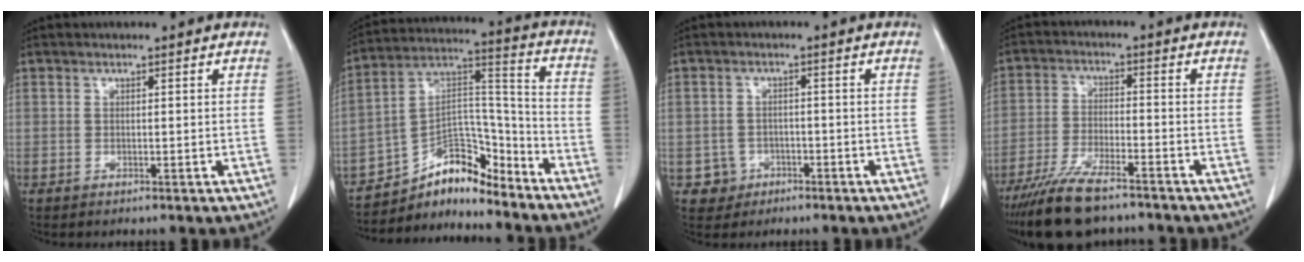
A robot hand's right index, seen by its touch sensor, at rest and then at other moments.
{"total": 11.1, "force": [-9.9, 3.4, 3.6], "torque": [-0.055, 0.058, -0.172]}
{"total": 3.5, "force": [-1.5, 3.1, -0.2], "torque": [0.012, 0.015, -0.022]}
{"total": 11.1, "force": [-8.8, 2.4, 6.2], "torque": [-0.115, -0.027, -0.154]}